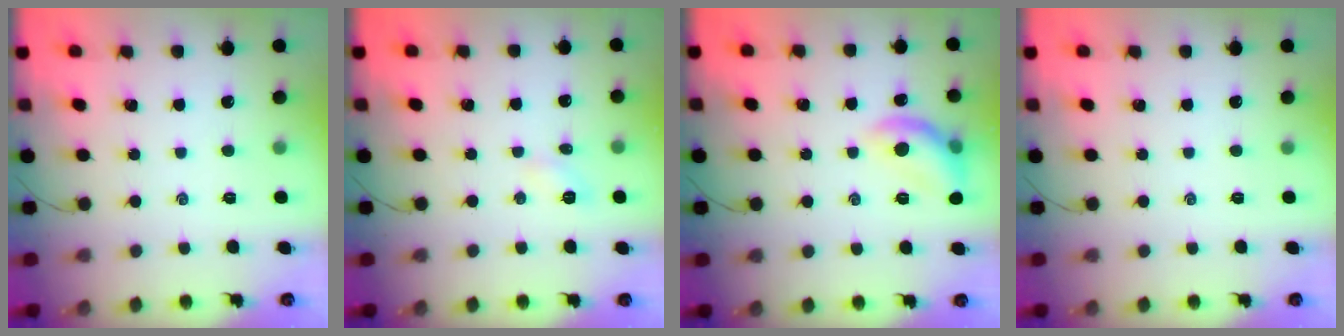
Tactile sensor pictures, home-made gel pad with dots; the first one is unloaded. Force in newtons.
{"total": 4.1, "press": 3.8, "slide": 1.6}
{"total": 10.9, "press": 10.9, "slide": 0.4}
{"total": 0.0}